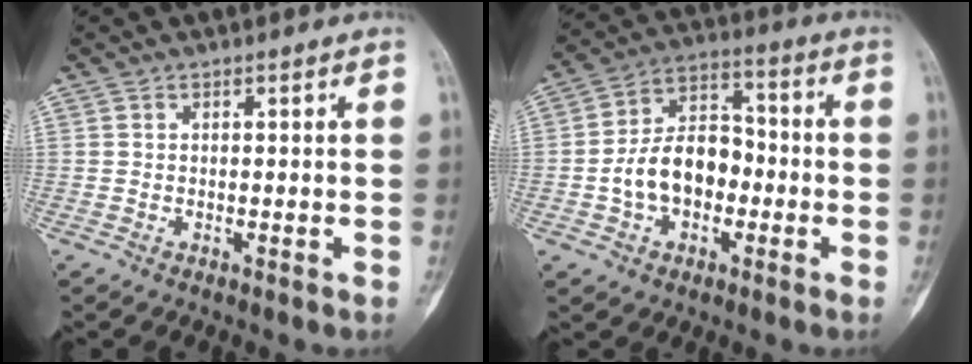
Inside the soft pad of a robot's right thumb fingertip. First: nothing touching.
{"total": 12.5, "force": [-2.6, 8.6, 8.6], "torque": [-0.127, 0.045, -0.051]}